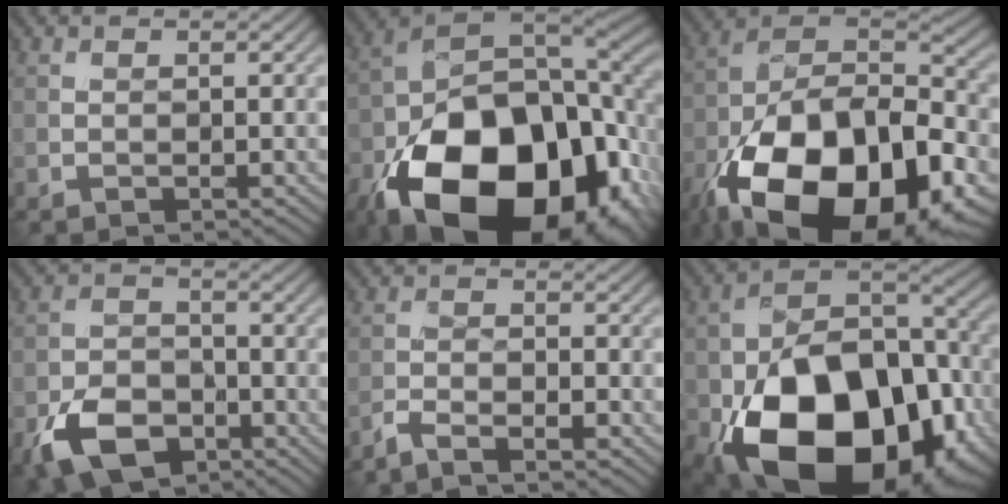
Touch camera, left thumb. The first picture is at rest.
{"total": 23.1, "force": [-9.9, 13.6, 15.9], "torque": [-0.333, -0.065, -0.128]}
{"total": 22.5, "force": [-11.5, 11.7, 15.5], "torque": [-0.316, -0.054, -0.170]}
{"total": 8.3, "force": [-4.7, 5.1, 4.6], "torque": [-0.104, -0.012, -0.095]}
{"total": 3.3, "force": [-2.8, 0.6, 1.7], "torque": [-0.040, -0.004, -0.062]}
{"total": 21.9, "force": [-8.8, 14.2, 14.2], "torque": [-0.274, -0.059, -0.119]}